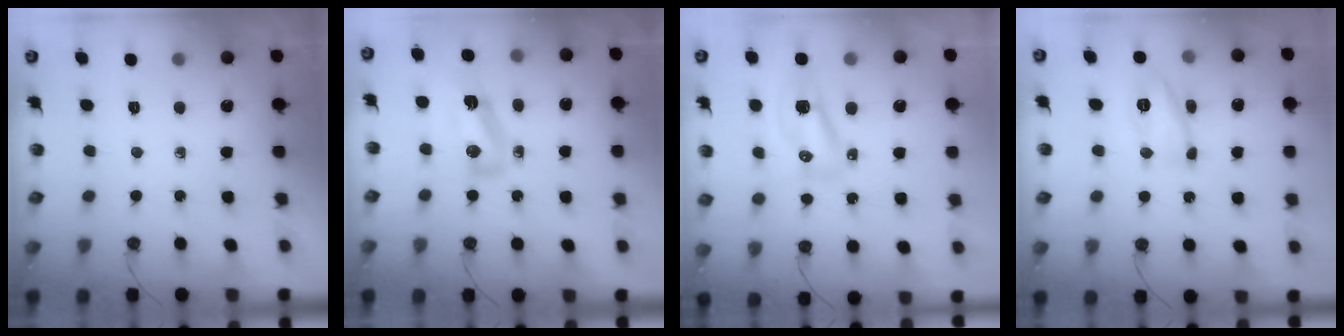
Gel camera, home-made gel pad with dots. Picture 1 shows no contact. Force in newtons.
{"total": 8.5, "press": 8.5, "slide": 0.7}
{"total": 8.1, "press": 7.8, "slide": 2.1}
{"total": 10.3, "press": 10.3, "slide": 0.5}